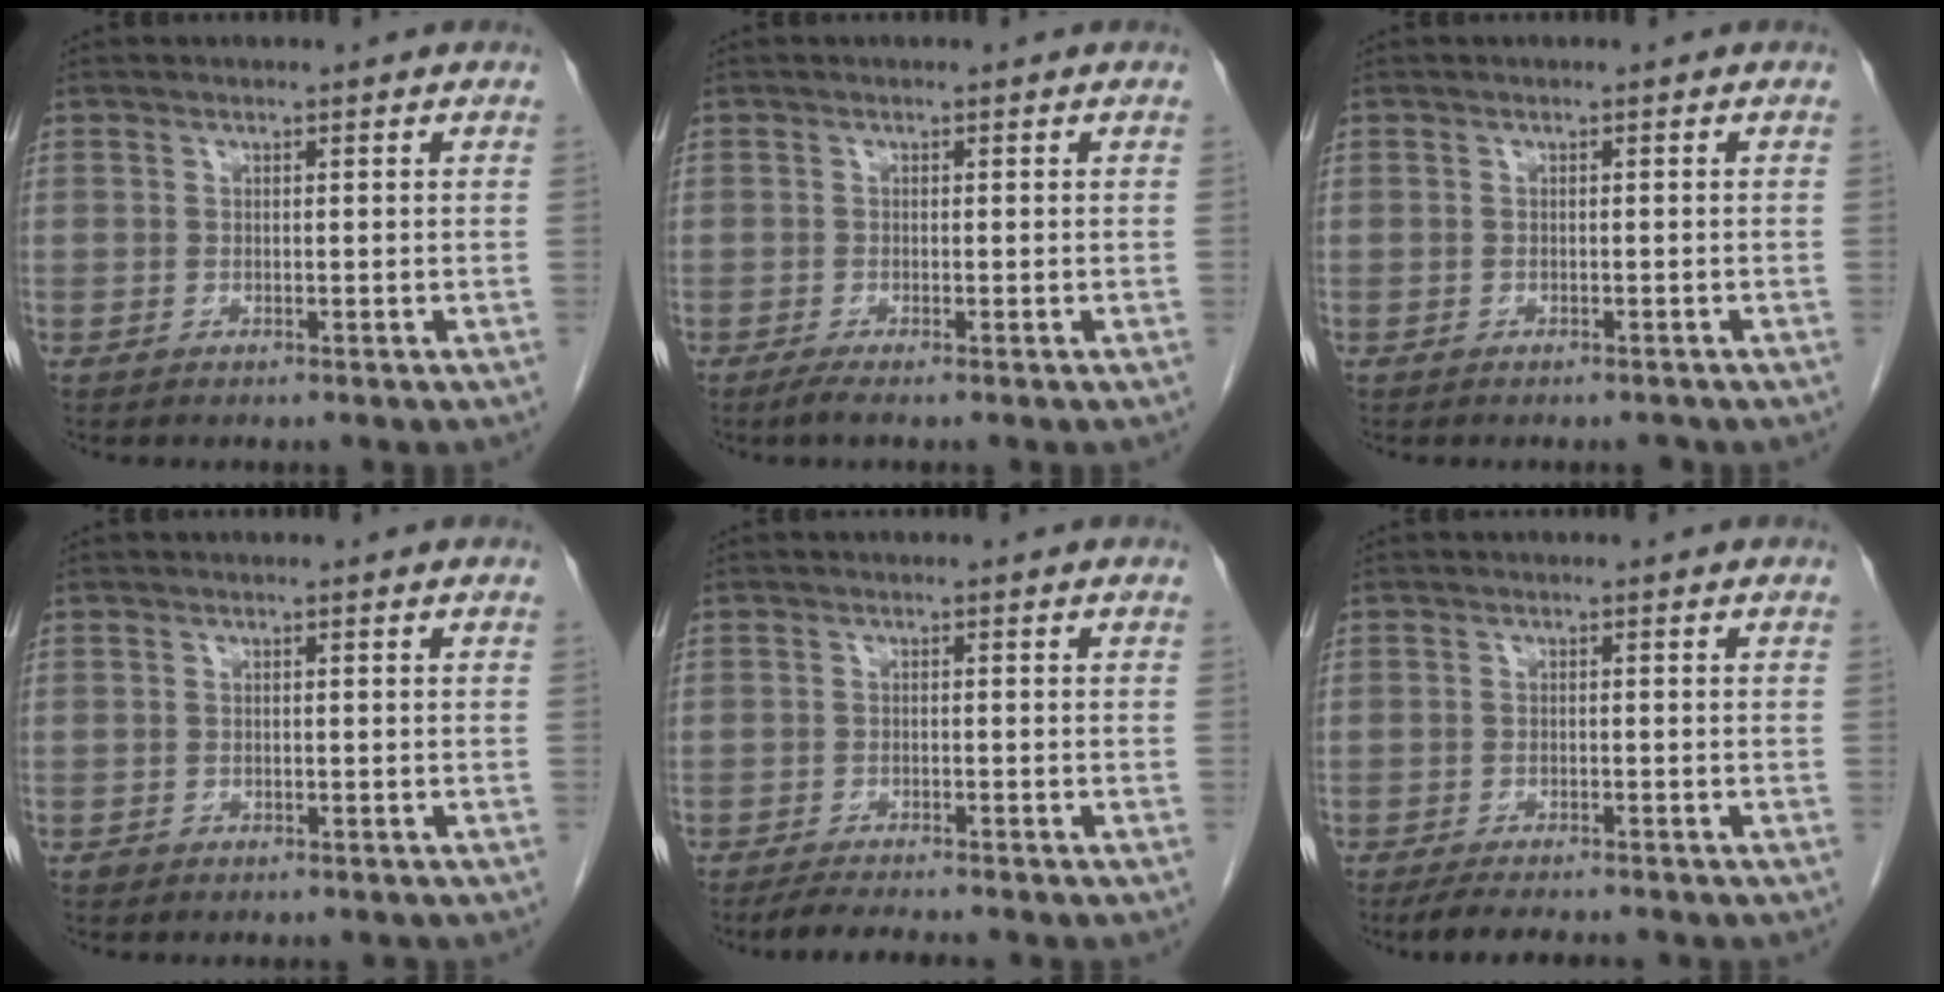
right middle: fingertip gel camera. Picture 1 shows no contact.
{"total": 1.2, "force": [-0.9, -0.1, 0.8], "torque": [-0.024, -0.006, -0.021]}
{"total": 0.9, "force": [-0.8, 0.4, 0.1], "torque": [-0.003, 0.001, -0.013]}
{"total": 1.0, "force": [-0.8, 0.7, 0.0], "torque": [-0.004, 0.003, -0.011]}
{"total": 5.0, "force": [-4.6, 0.3, 1.9], "torque": [-0.032, -0.016, -0.075]}
{"total": 6.3, "force": [-5.6, 1.1, 2.6], "torque": [-0.039, -0.013, -0.087]}